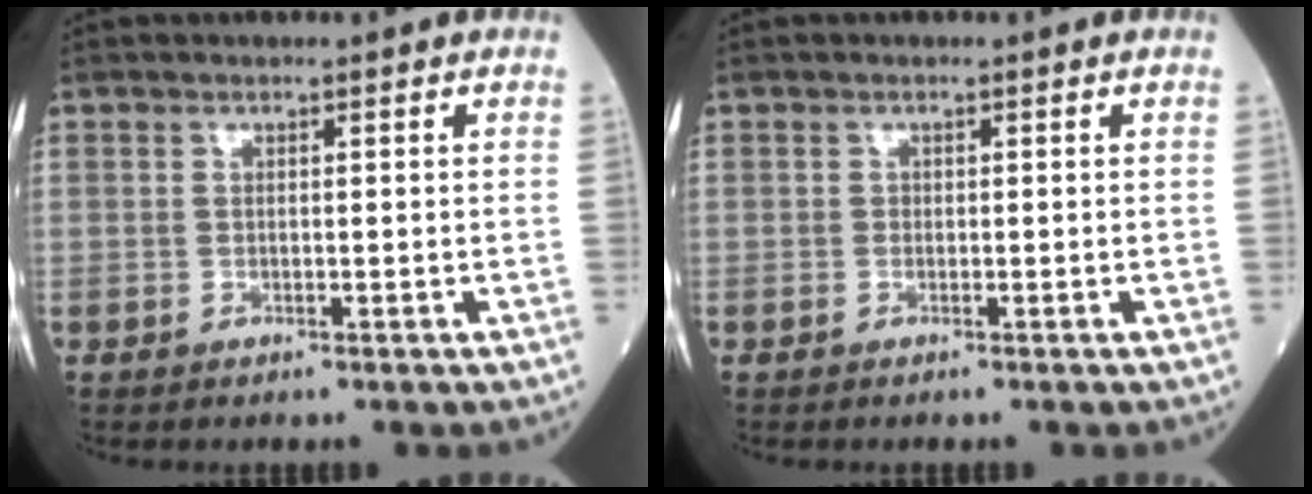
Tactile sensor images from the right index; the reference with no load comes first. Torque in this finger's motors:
{"motor_torque": [0.04, 0.00, 0.03, 0.01]}